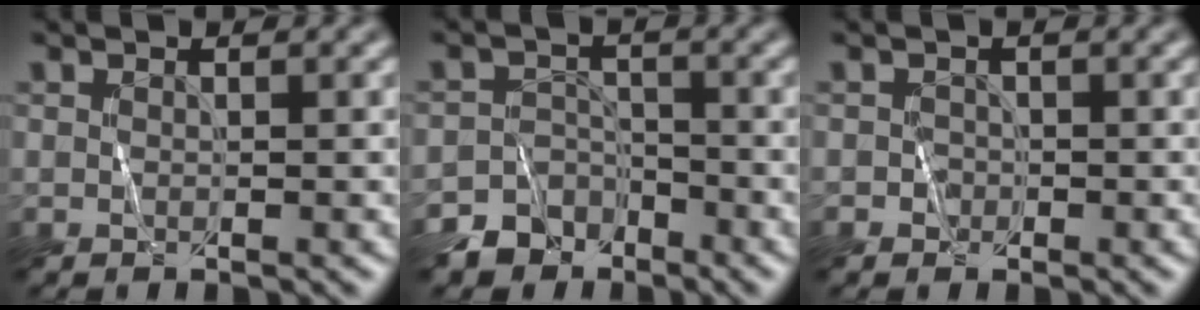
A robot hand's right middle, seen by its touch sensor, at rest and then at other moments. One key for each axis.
{"total": 6.0, "fx": -4.6, "fy": 3.9, "fz": 0.3, "tx": 0.018, "ty": -0.008, "tz": -0.080}
{"total": 0.8, "fx": -0.4, "fy": 0.7, "fz": -0.1, "tx": 0.008, "ty": 0.000, "tz": -0.008}